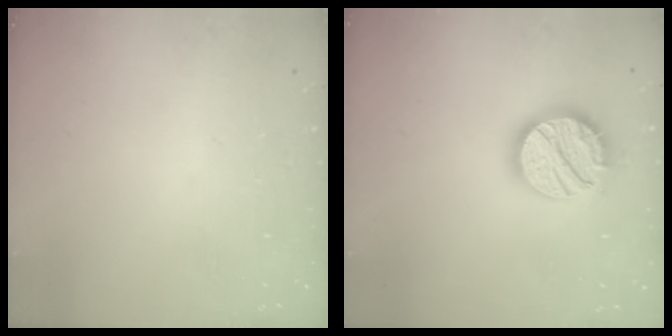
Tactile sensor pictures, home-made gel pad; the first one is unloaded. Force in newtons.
{"total": 17.0, "press": 17.0, "slide": 0.8}